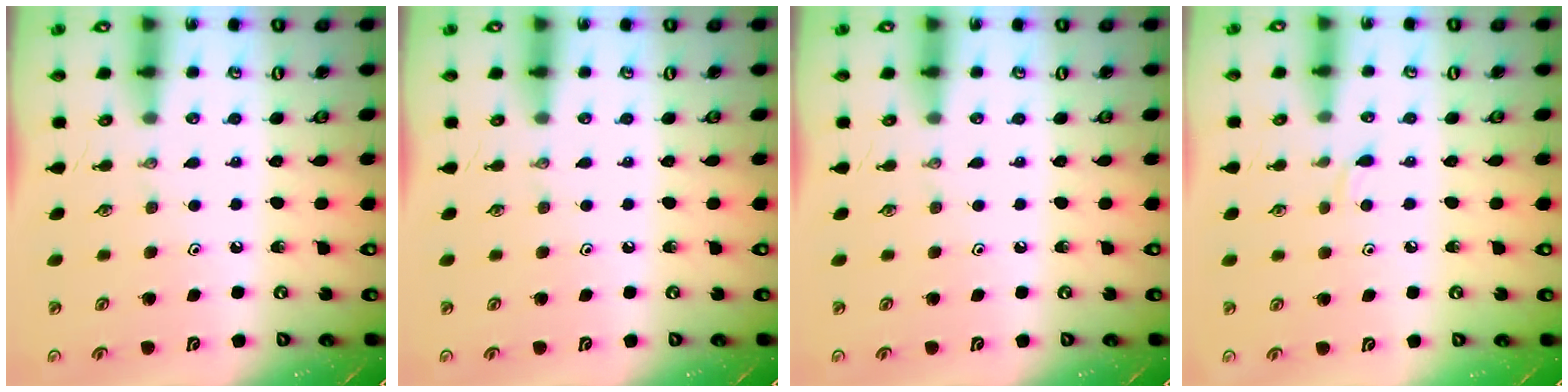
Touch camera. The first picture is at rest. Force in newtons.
{"total": 0.0}
{"total": 0.0}
{"total": 3.5, "press": 3.5, "slide": 0.5}